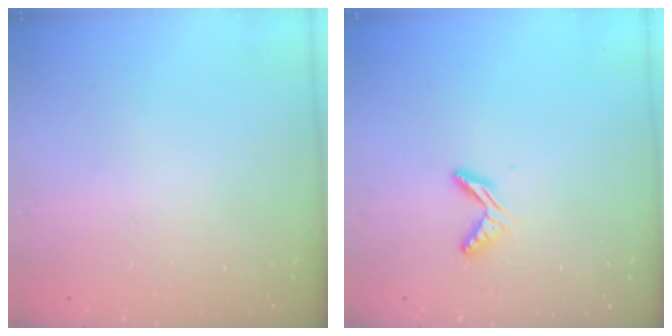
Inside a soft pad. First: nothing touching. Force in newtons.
{"total": 5.0, "press": 5.0, "slide": 0.4}